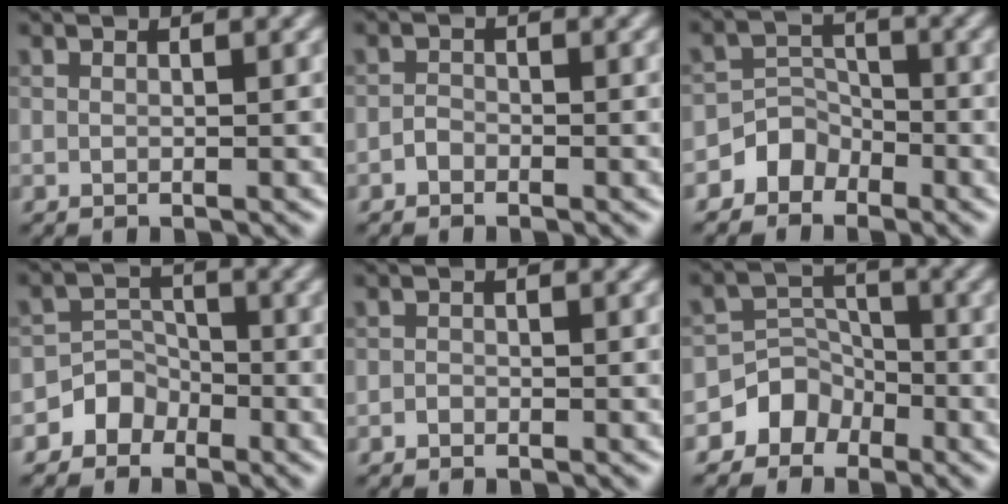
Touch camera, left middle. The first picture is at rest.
{"total": 0.9, "force": [-0.6, 0.6, 0.2], "torque": [-0.002, 0.003, -0.014]}
{"total": 2.6, "force": [-1.8, 1.9, 0.2], "torque": [0.022, 0.019, -0.039]}
{"total": 3.0, "force": [-1.9, 2.2, 0.1], "torque": [0.035, 0.018, -0.046]}
{"total": 0.6, "force": [-0.4, 0.4, 0.1], "torque": [0.000, -0.001, -0.008]}
{"total": 3.4, "force": [-2.3, 2.5, 0.3], "torque": [0.017, 0.022, -0.043]}